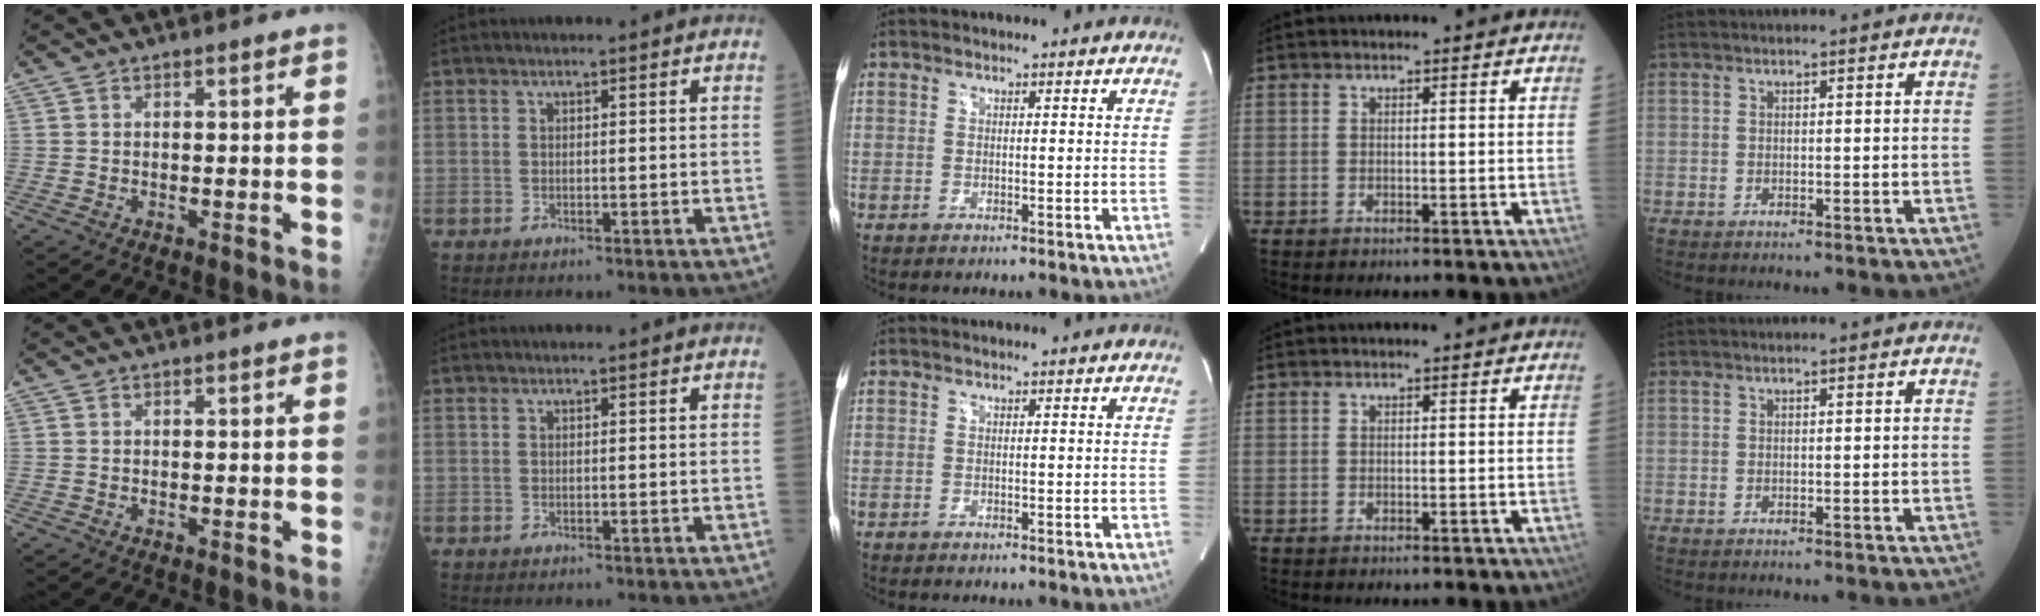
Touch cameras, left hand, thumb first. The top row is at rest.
{}